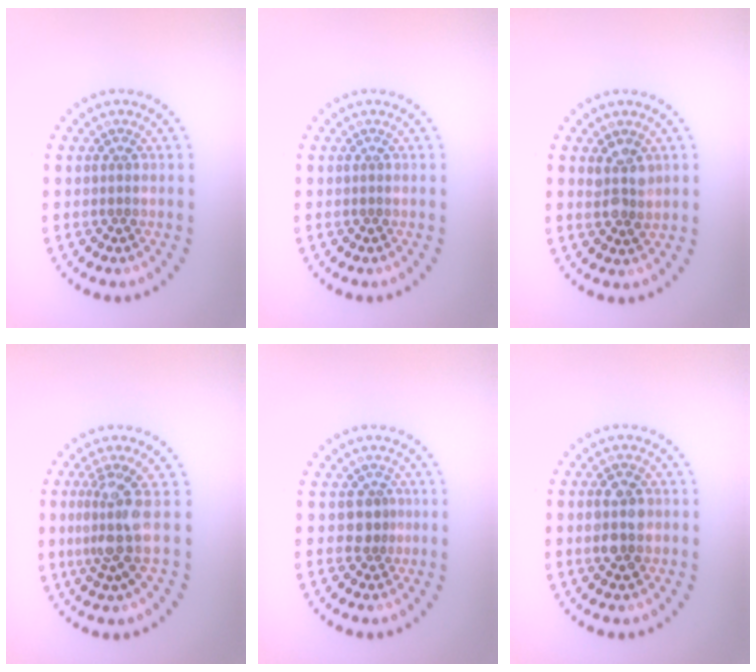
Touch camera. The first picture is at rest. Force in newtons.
{"total": 0.0}
{"total": 2.3, "press": 2.1, "slide": 0.8}
{"total": 3.6, "press": 2.7, "slide": 2.4}
{"total": 1.5, "press": 1.1, "slide": 1.0}
{"total": 3.8, "press": 3.8, "slide": 0.1}